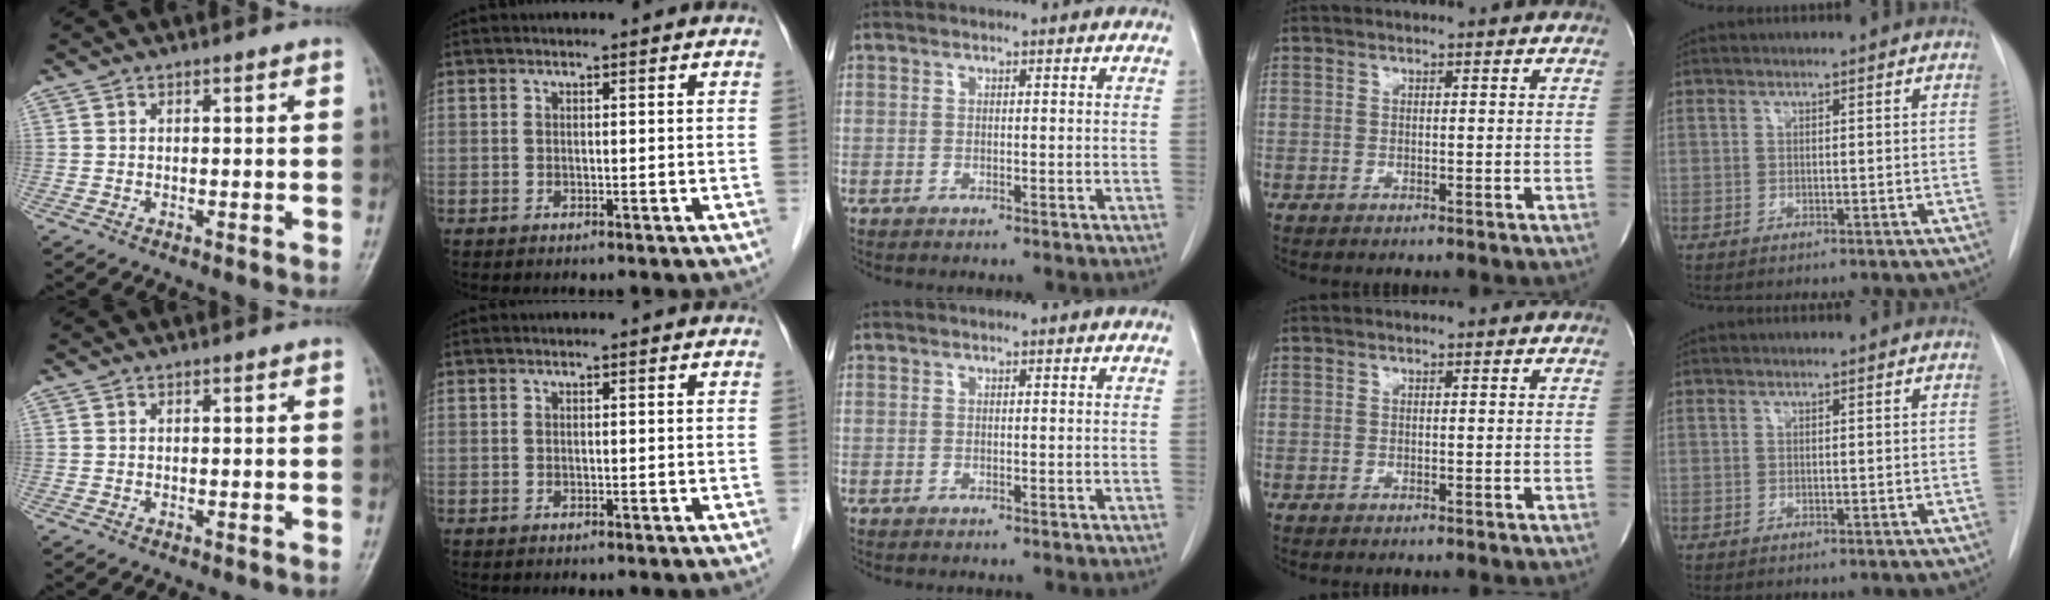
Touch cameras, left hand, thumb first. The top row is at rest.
{}